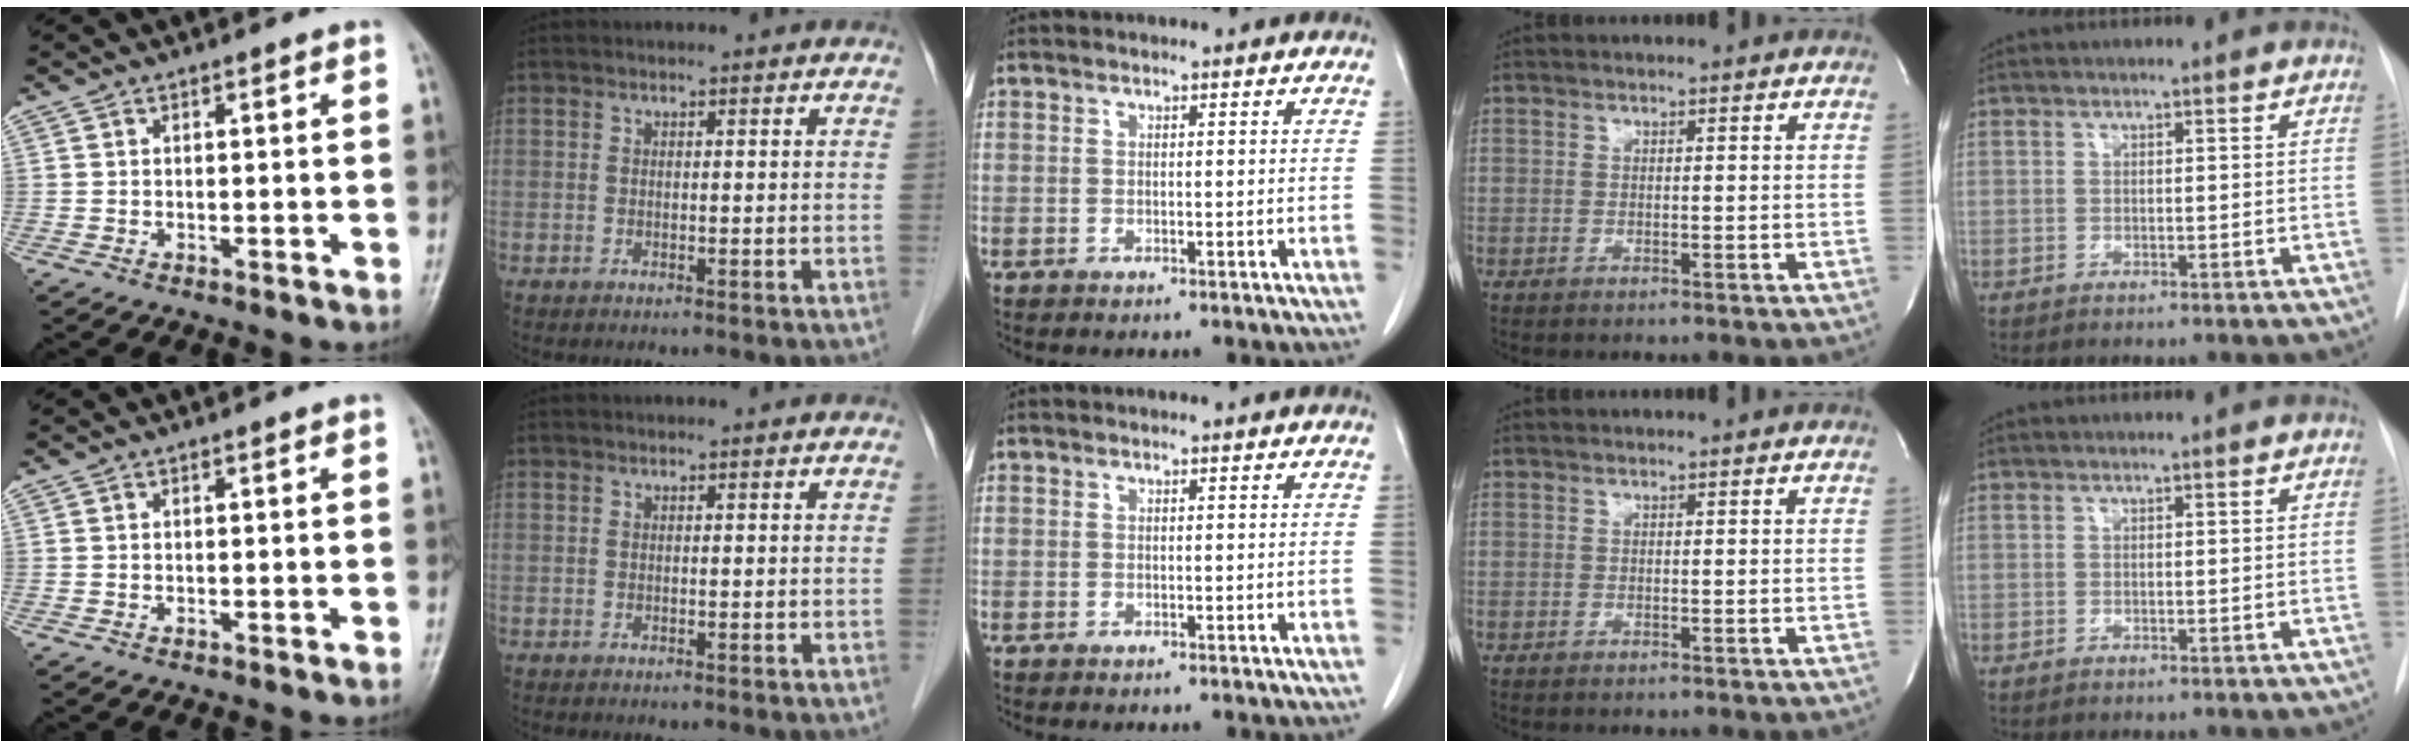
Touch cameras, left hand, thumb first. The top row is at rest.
{}